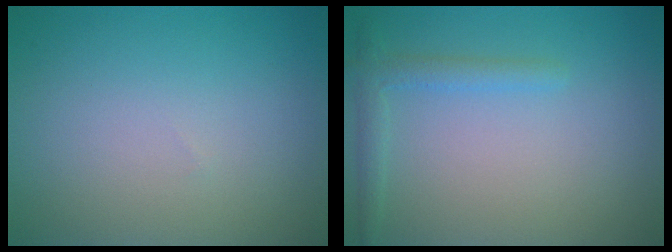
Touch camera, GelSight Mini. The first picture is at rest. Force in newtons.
{"total": 1.9, "press": 1.8, "slide": 0.2}